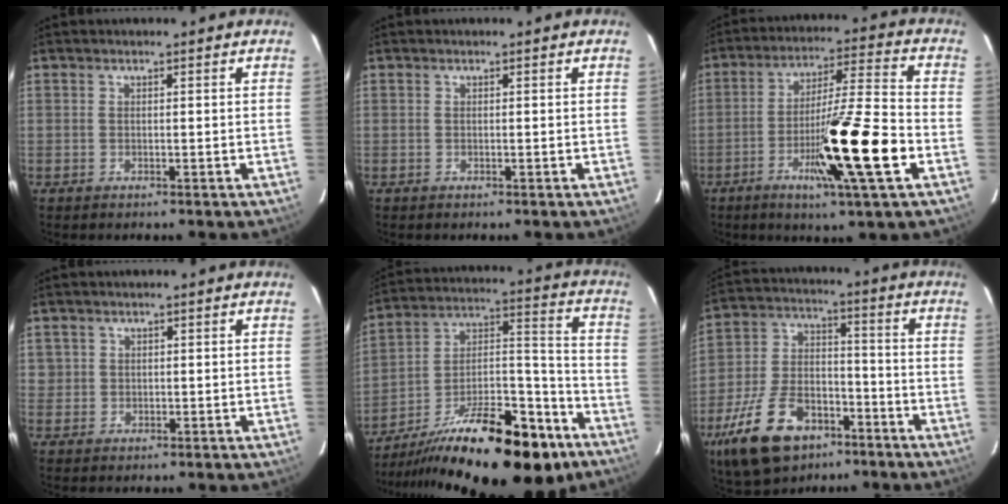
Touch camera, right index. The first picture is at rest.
{"total": 0.0}
{"total": 16.0, "force": [-5.6, -0.5, 15.0], "torque": [-0.256, -0.016, -0.097]}
{"total": 1.6, "force": [0.7, 1.4, 0.0], "torque": [0.015, 0.001, 0.006]}
{"total": 25.6, "force": [-17.9, 6.5, 17.1], "torque": [-0.235, 0.010, -0.285]}
{"total": 14.7, "force": [-8.7, 8.1, 8.7], "torque": [-0.187, 0.005, -0.153]}